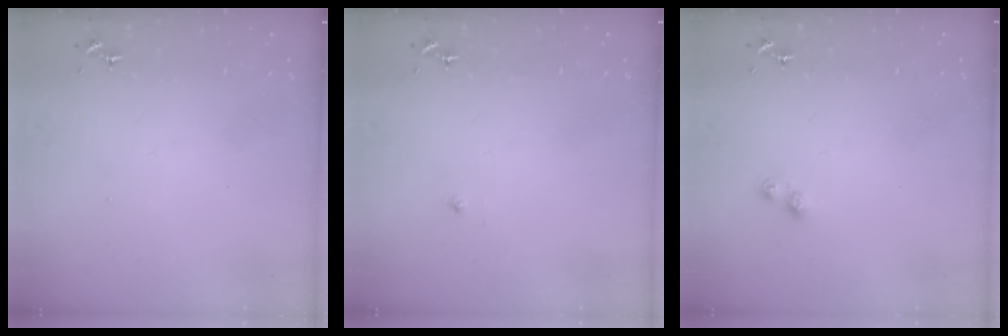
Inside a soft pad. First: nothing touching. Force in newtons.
{"total": 1.8, "press": 1.8, "slide": 0.1}
{"total": 5.0, "press": 5.0, "slide": 0.6}